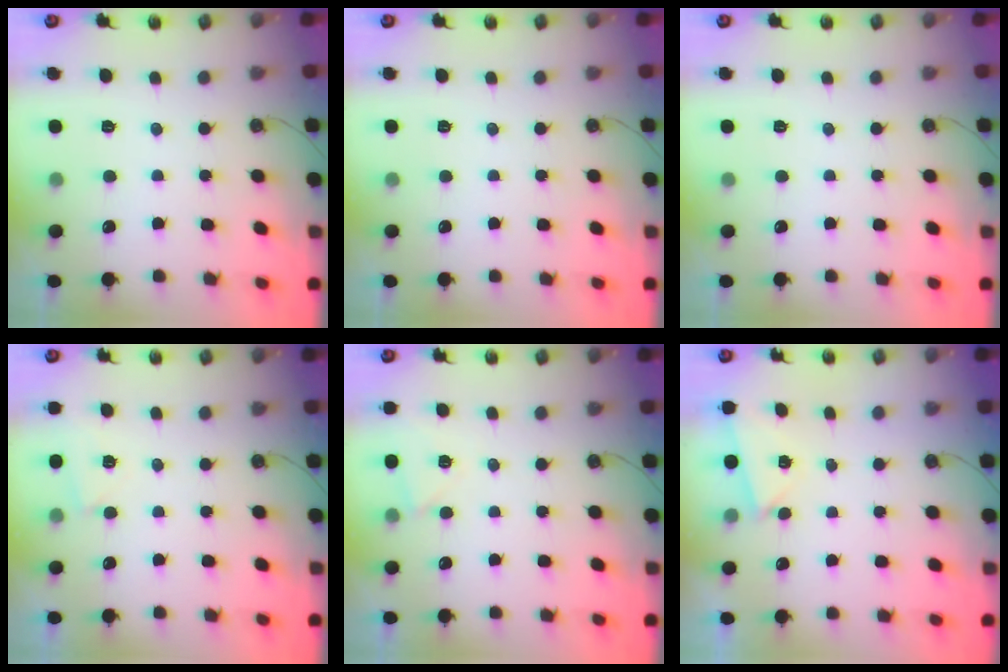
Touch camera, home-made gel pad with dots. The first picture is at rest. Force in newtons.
{"total": 0.0}
{"total": 0.0}
{"total": 3.8, "press": 3.2, "slide": 2.0}
{"total": 3.9, "press": 3.4, "slide": 2.0}
{"total": 2.5, "press": 2.1, "slide": 1.5}